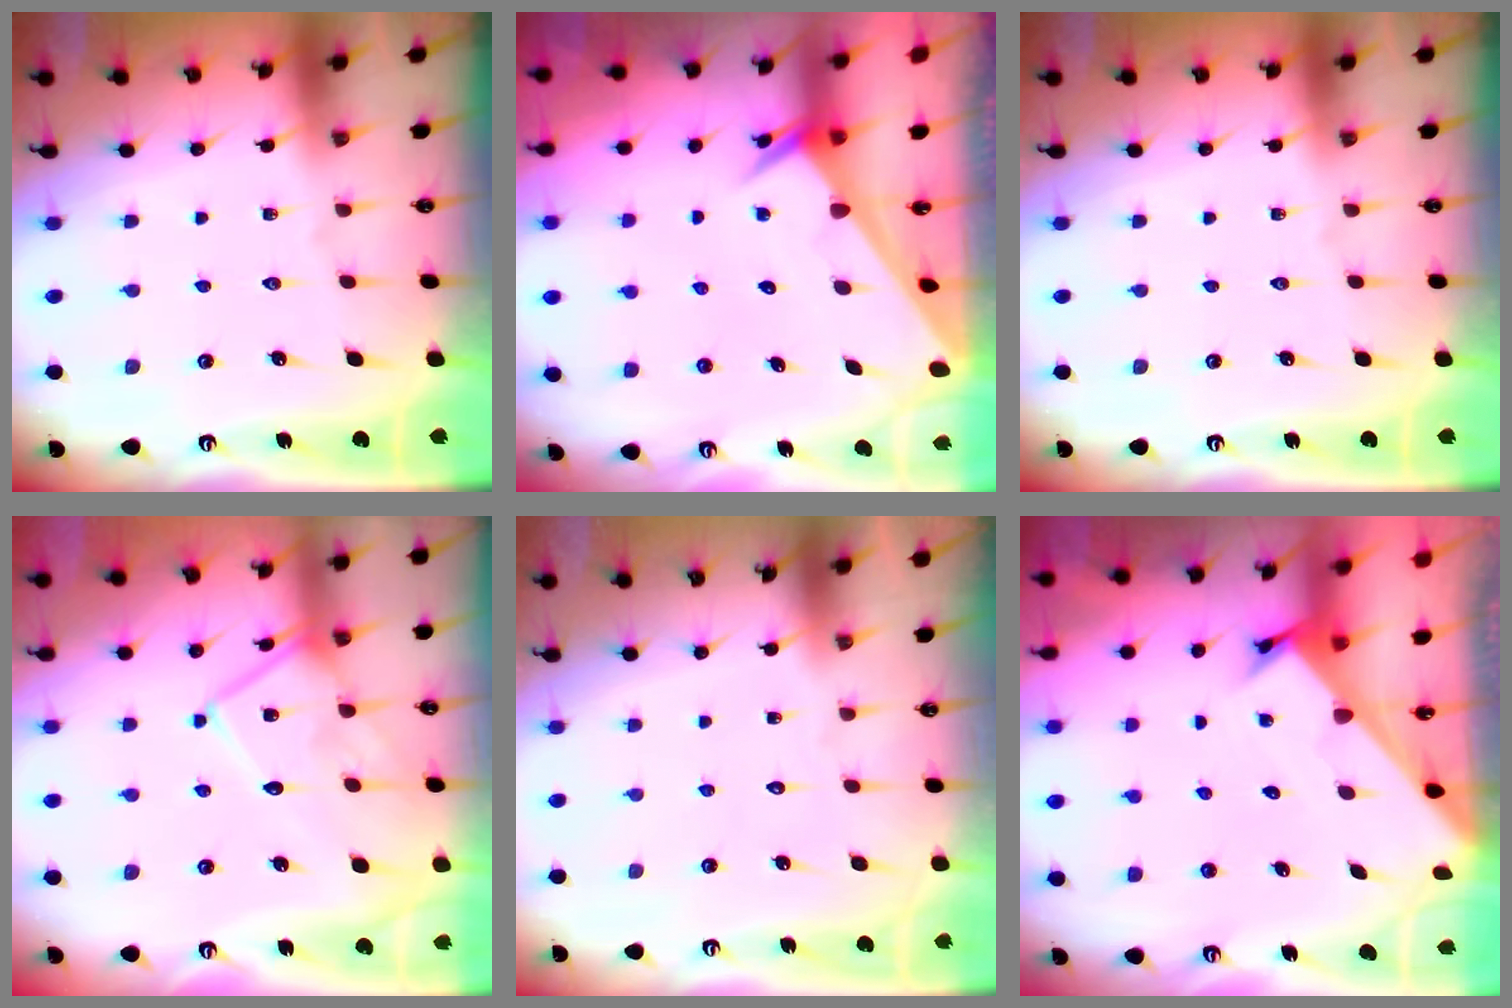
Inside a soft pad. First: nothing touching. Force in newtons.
{"total": 2.4, "press": 2.4, "slide": 0.1}
{"total": 0.0}
{"total": 12.5, "press": 12.5, "slide": 1.0}
{"total": 1.7, "press": 1.7, "slide": 0.1}
{"total": 2.4, "press": 2.4, "slide": 0.2}